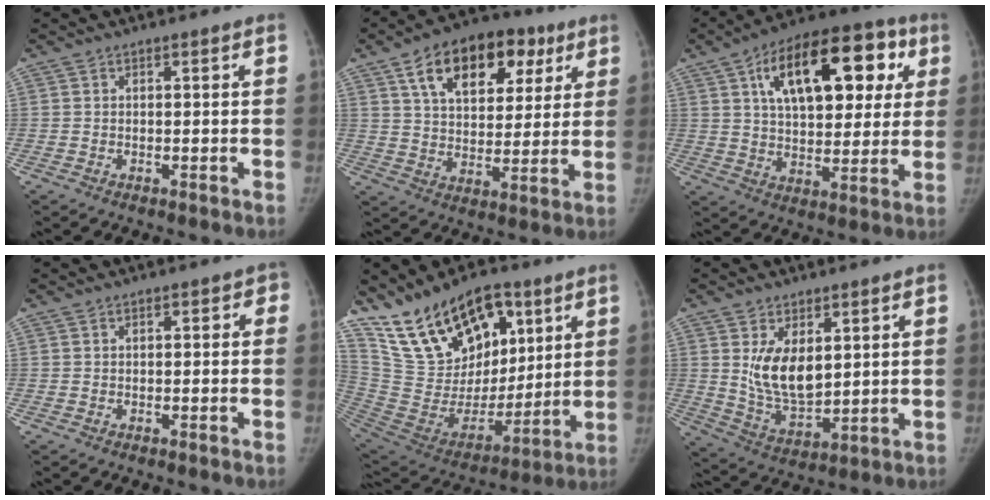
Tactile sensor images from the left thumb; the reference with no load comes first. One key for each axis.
{"total": 19.1, "fx": 9.1, "fy": 11.5, "fz": 12.2, "tx": -0.144, "ty": -0.004, "tz": 0.145}
{"total": 23.5, "fx": 8.6, "fy": 12.2, "fz": 18.1, "tx": -0.232, "ty": 0.014, "tz": 0.130}
{"total": 1.3, "fx": 0.1, "fy": 1.0, "fz": 0.9, "tx": 0.007, "ty": 0.006, "tz": -0.006}
{"total": 24.2, "fx": 14.1, "fy": 13.3, "fz": 14.6, "tx": -0.216, "ty": -0.044, "tz": 0.266}
{"total": 10.7, "fx": 3.0, "fy": 6.1, "fz": 8.2, "tx": -0.123, "ty": -0.030, "tz": 0.073}